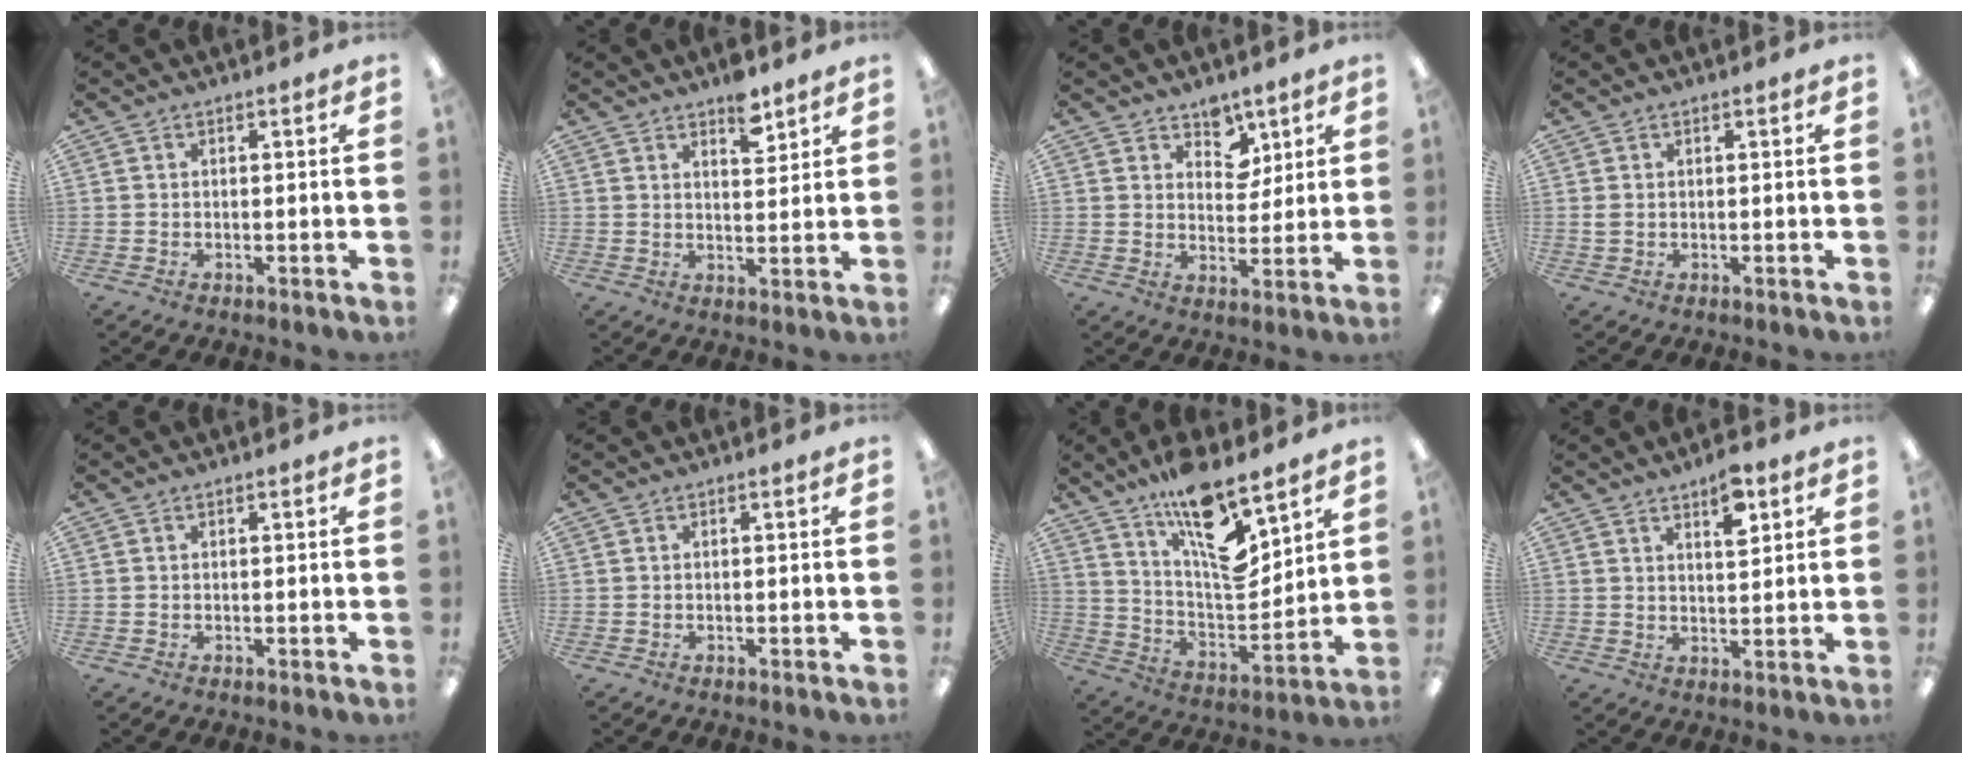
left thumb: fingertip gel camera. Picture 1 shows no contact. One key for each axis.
{"total": 6.4, "fx": 4.6, "fy": 2.8, "fz": 3.3, "tx": -0.028, "ty": -0.031, "tz": 0.076}
{"total": 6.6, "fx": 4.9, "fy": 4.3, "fz": 1.1, "tx": -0.006, "ty": -0.030, "tz": 0.088}
{"total": 1.1, "fx": 0.3, "fy": 0.8, "fz": 0.7, "tx": -0.014, "ty": 0.004, "tz": 0.004}
{"total": 0.0}
{"total": 0.0}
{"total": 17.0, "fx": 11.8, "fy": 5.6, "fz": 10.8, "tx": -0.180, "ty": -0.079, "tz": 0.202}
{"total": 6.2, "fx": 4.1, "fy": 2.4, "fz": 4.0, "tx": -0.048, "ty": -0.023, "tz": 0.065}